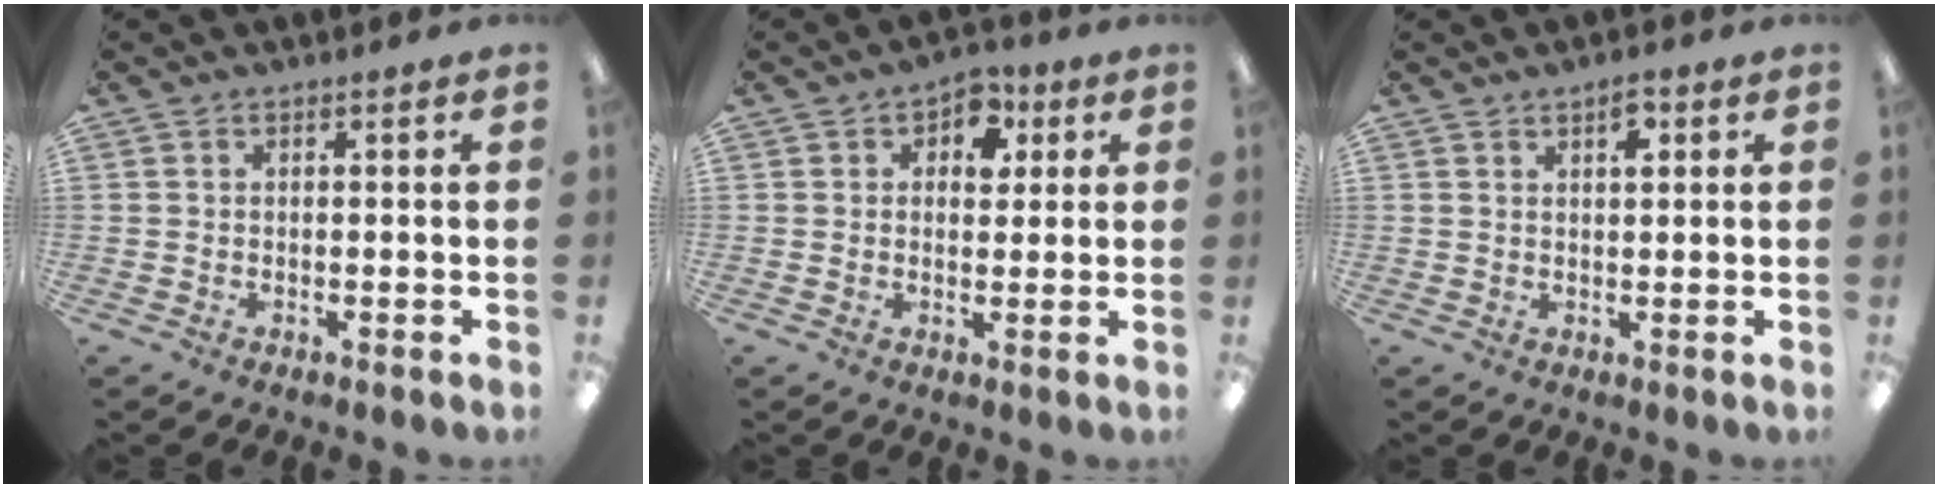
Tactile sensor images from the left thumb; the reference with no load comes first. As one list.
[{"total": 6.1, "force": [2.7, 4.3, 3.3], "torque": [-0.034, -0.002, 0.042]}, {"total": 3.2, "force": [2.1, 1.4, 1.9], "torque": [-0.016, -0.006, 0.032]}]